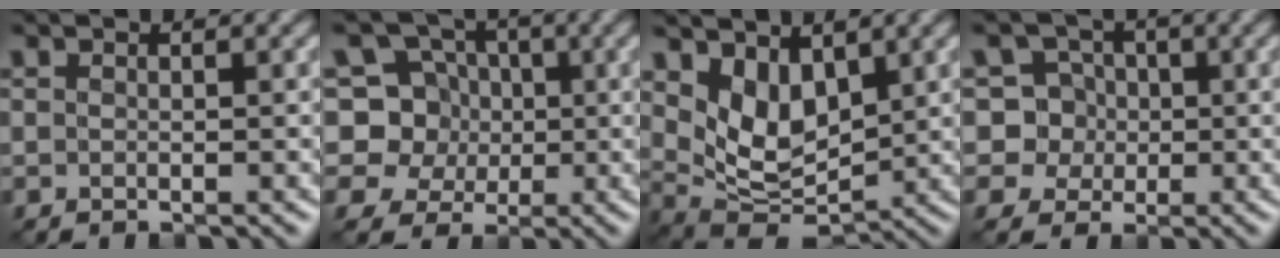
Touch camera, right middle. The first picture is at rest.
{"total": 6.9, "force": [1.6, 6.2, 2.5], "torque": [-0.035, 0.016, -0.001]}
{"total": 5.2, "force": [2.2, 3.1, 3.4], "torque": [-0.074, -0.020, 0.043]}
{"total": 6.9, "force": [0.8, 6.7, 1.6], "torque": [-0.029, 0.031, 0.006]}